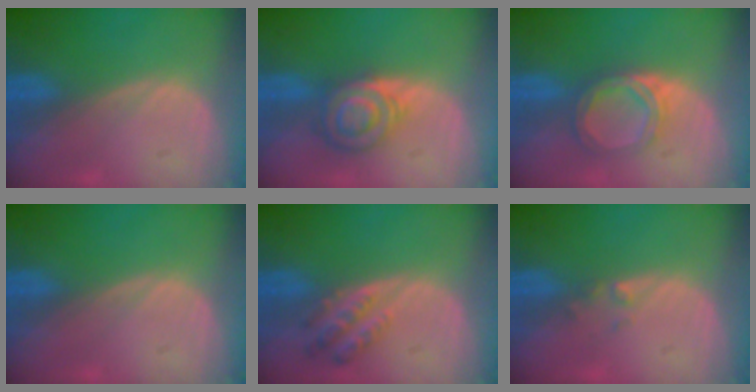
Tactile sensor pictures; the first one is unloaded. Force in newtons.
{"total": 6.0, "press": 6.0, "slide": 0.2}
{"total": 4.8, "press": 4.8, "slide": 0.3}
{"total": 0.0}
{"total": 4.4, "press": 4.3, "slide": 0.9}
{"total": 1.3, "press": 1.0, "slide": 0.8}